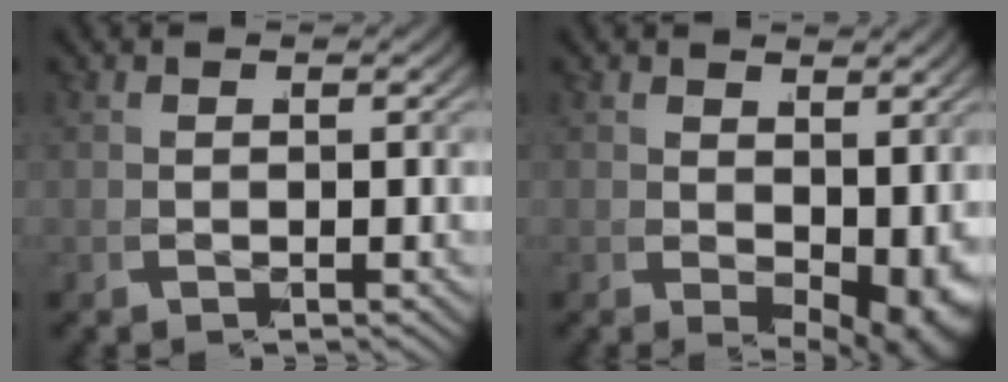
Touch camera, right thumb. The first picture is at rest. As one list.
[{"total": 3.8, "force": [-0.1, 1.7, 3.4], "torque": [-0.053, -0.018, 0.014]}]